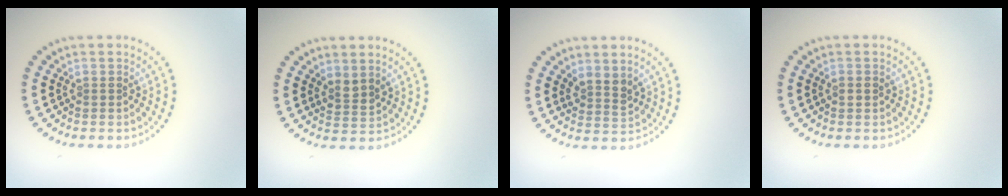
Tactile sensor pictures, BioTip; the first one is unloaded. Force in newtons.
{"total": 1.6, "press": 1.3, "slide": 1.0}
{"total": 2.1, "press": 1.7, "slide": 1.2}
{"total": 1.2, "press": 1.2, "slide": 0.0}